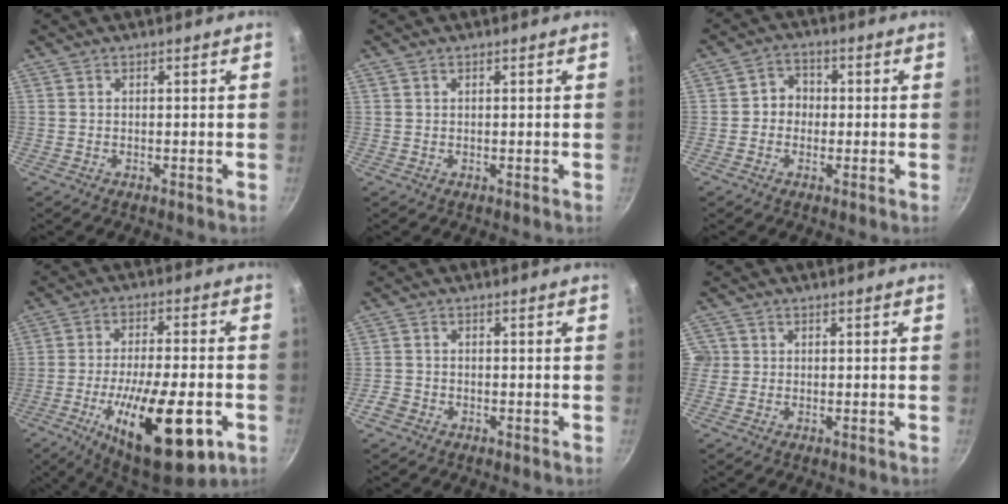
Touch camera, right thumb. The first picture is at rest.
{"total": 0.6, "force": [0.4, 0.3, 0.3], "torque": [-0.005, 0.002, 0.006]}
{"total": 4.3, "force": [-0.4, 3.9, 1.8], "torque": [0.005, 0.012, -0.014]}
{"total": 22.0, "force": [-8.0, 7.3, 19.1], "torque": [-0.287, 0.014, -0.119]}
{"total": 2.4, "force": [-1.5, 1.7, 0.9], "torque": [-0.019, 0.013, -0.030]}
{"total": 2.2, "force": [-0.1, 2.1, 0.3], "torque": [0.008, 0.006, -0.005]}